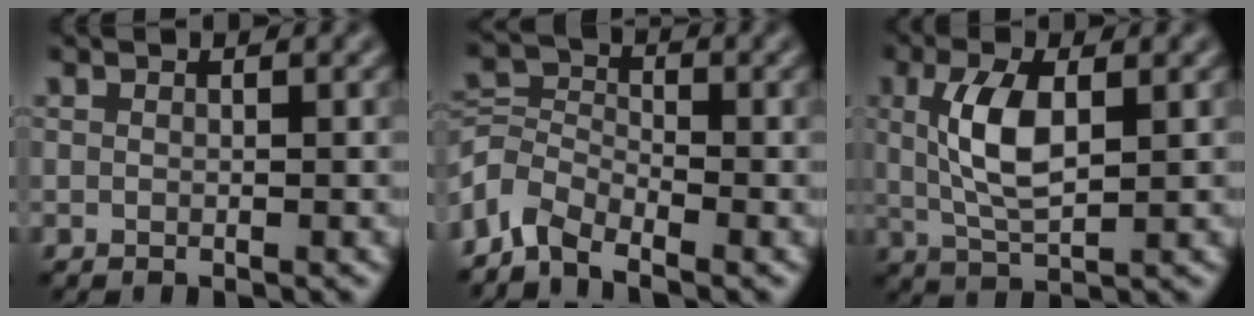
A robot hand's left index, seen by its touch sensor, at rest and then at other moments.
{"total": 3.8, "force": [-3.0, 1.8, 1.3], "torque": [-0.026, 0.001, -0.078]}
{"total": 5.0, "force": [0.6, 2.0, 4.5], "torque": [-0.099, 0.002, 0.012]}